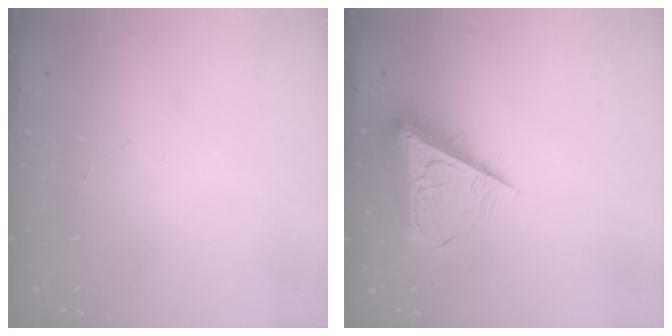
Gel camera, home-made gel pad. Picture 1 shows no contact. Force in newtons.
{"total": 8.5, "press": 8.4, "slide": 1.2}